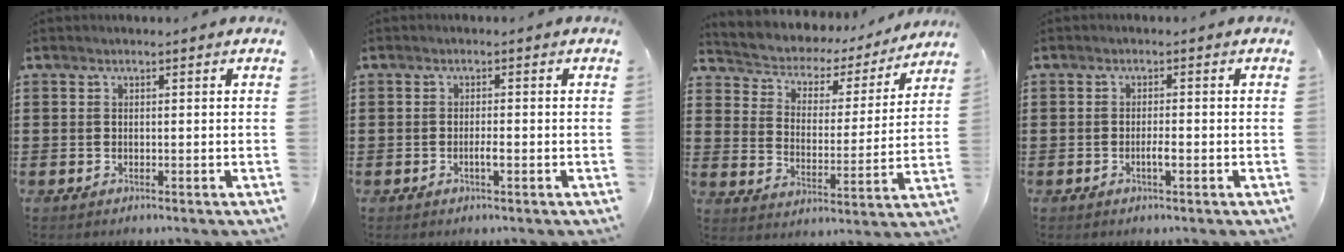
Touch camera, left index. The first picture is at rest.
{"total": 1.7, "force": [-0.6, 0.3, 1.6], "torque": [-0.029, 0.000, -0.011]}
{"total": 3.7, "force": [3.2, 1.8, 0.7], "torque": [-0.038, -0.026, 0.045]}
{"total": 1.9, "force": [-0.7, 0.3, 1.7], "torque": [-0.033, 0.001, -0.012]}